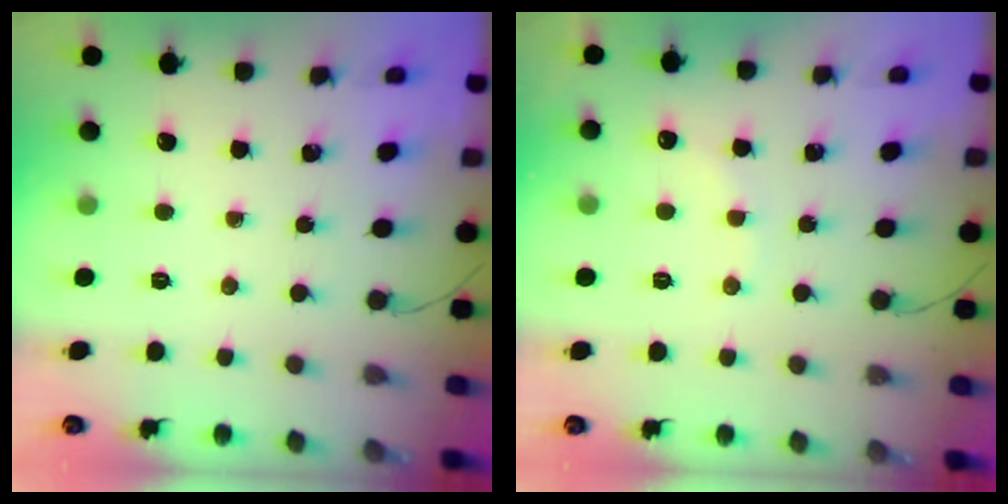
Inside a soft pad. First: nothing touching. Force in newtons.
{"total": 6.1, "press": 6.0, "slide": 1.2}